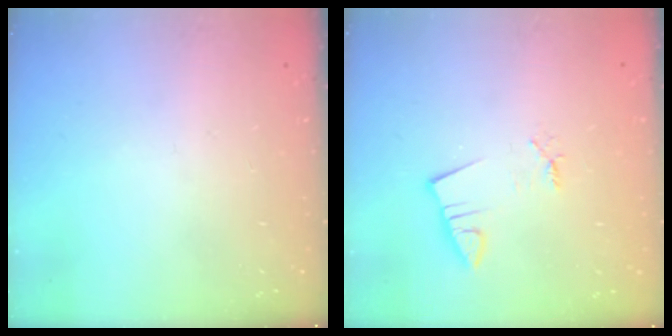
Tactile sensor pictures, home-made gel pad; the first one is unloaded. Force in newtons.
{"total": 1.4, "press": 1.4, "slide": 0.1}